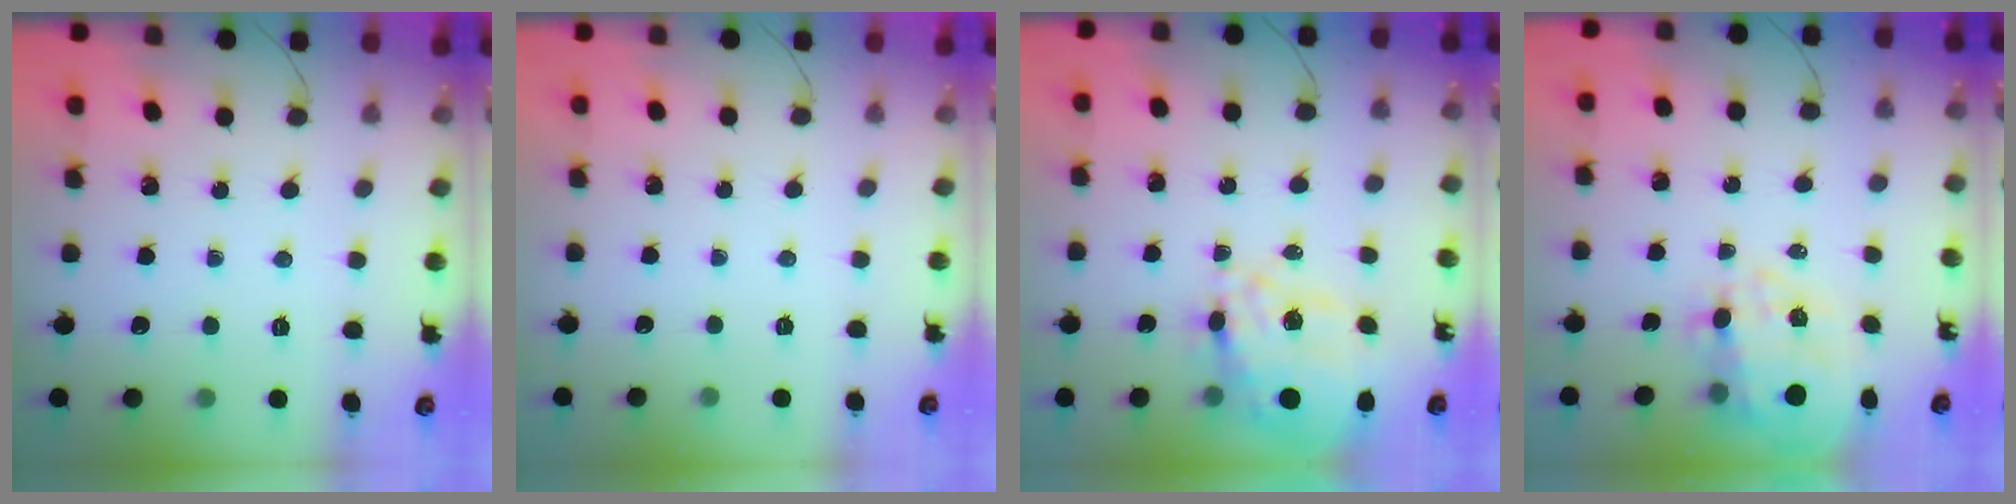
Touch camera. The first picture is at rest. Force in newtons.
{"total": 2.5, "press": 2.4, "slide": 0.5}
{"total": 14.0, "press": 13.2, "slide": 4.7}
{"total": 9.2, "press": 8.7, "slide": 3.0}